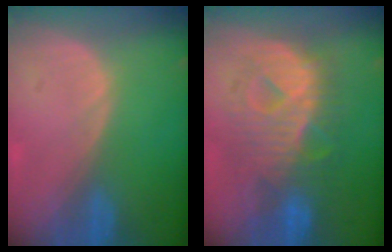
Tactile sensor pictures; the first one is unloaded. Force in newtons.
{"total": 10.4, "press": 10.3, "slide": 0.9}